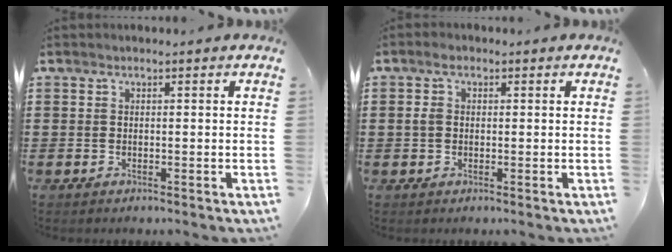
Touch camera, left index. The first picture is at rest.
{"total": 2.4, "force": [0.5, 1.6, 1.7], "torque": [-0.038, 0.010, 0.007]}